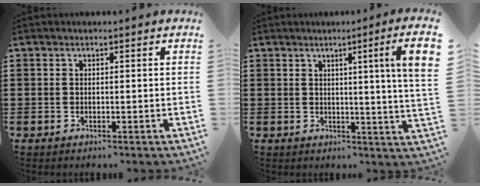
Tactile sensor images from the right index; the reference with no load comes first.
{"total": 5.7, "force": [1.9, -1.4, 5.2], "torque": [-0.084, -0.013, 0.023]}